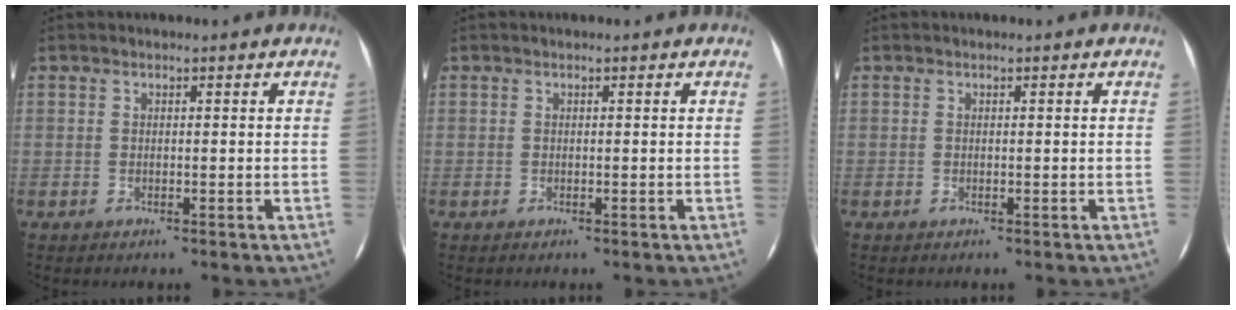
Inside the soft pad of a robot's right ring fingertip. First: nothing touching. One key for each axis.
{"total": 0.0}
{"total": 0.0}